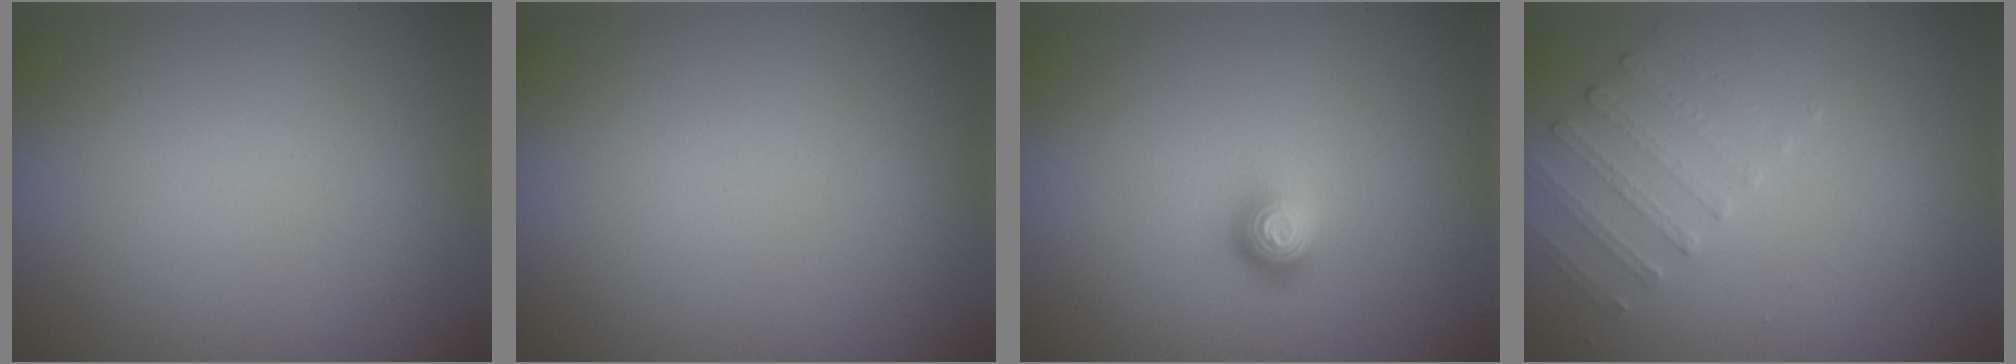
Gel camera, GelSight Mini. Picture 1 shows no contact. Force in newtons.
{"total": 0.0}
{"total": 1.9, "press": 1.4, "slide": 1.3}
{"total": 1.7, "press": 1.2, "slide": 1.2}